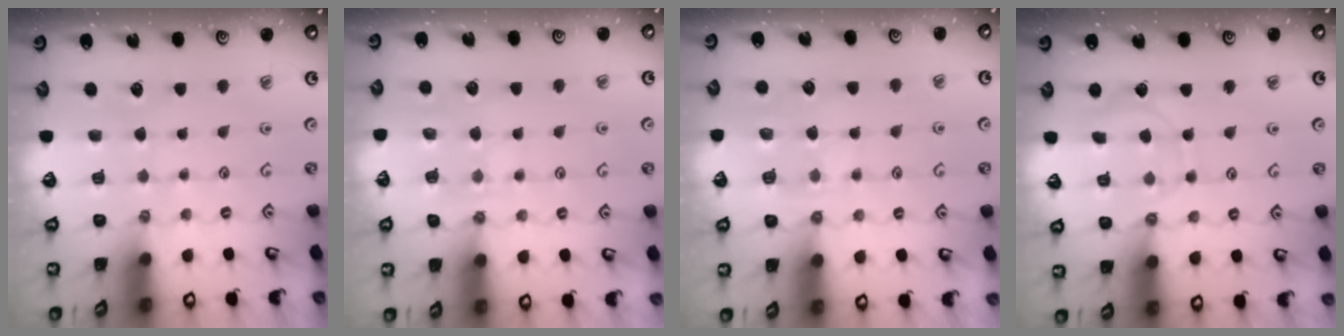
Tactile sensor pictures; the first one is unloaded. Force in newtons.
{"total": 7.3, "press": 7.3, "slide": 0.8}
{"total": 6.3, "press": 6.2, "slide": 0.6}
{"total": 7.9, "press": 7.8, "slide": 0.9}